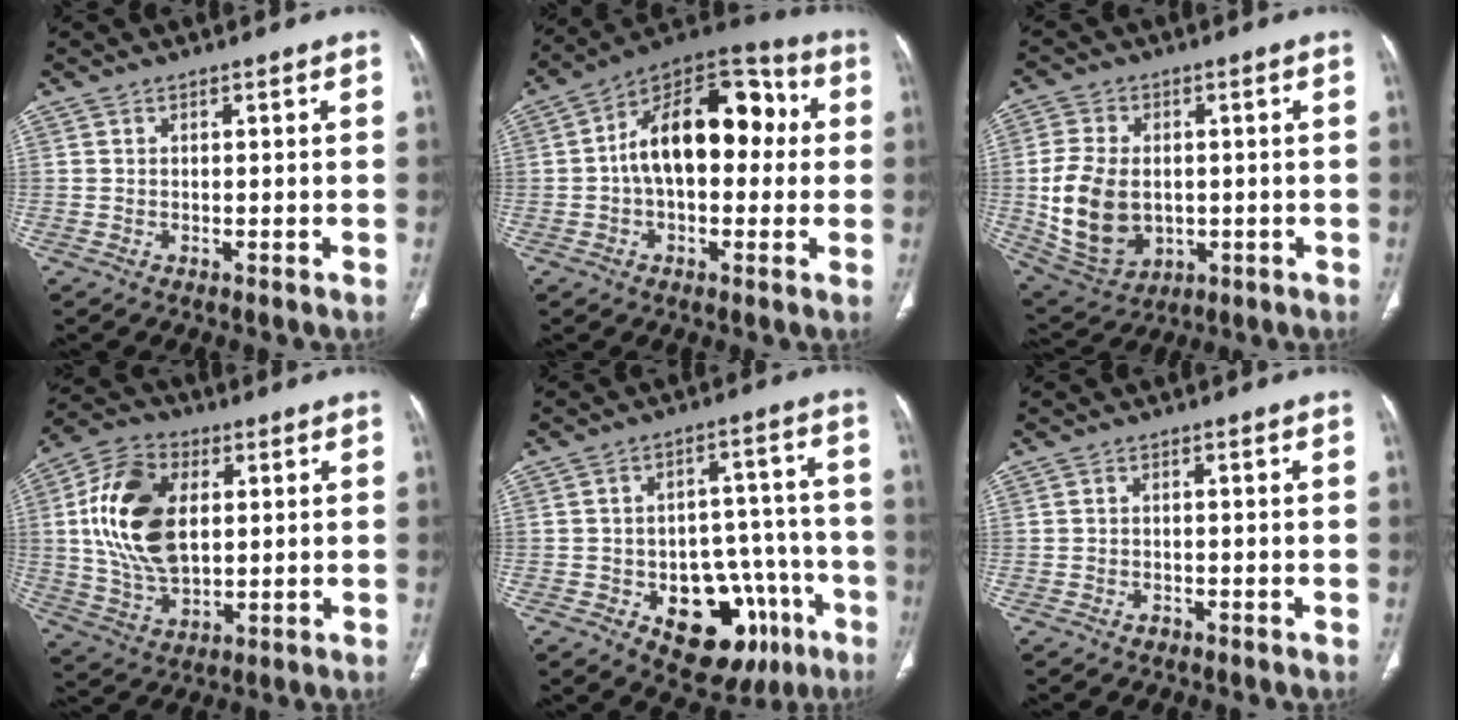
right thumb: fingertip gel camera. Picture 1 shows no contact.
{"total": 19.0, "force": [1.5, 11.2, 15.3], "torque": [-0.209, 0.052, 0.014]}
{"total": 14.7, "force": [-0.8, 10.4, 10.4], "torque": [-0.188, -0.004, 0.008]}
{"total": 17.4, "force": [3.0, 10.5, 13.5], "torque": [-0.247, 0.000, 0.058]}
{"total": 18.7, "force": [-8.1, 11.2, 12.6], "torque": [-0.126, 0.055, -0.097]}
{"total": 1.0, "force": [-0.6, 0.7, 0.4], "torque": [-0.006, 0.004, -0.011]}